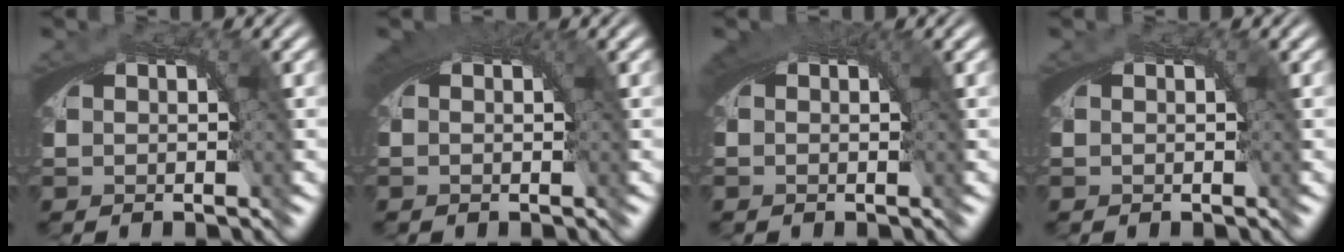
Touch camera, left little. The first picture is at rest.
{"total": 1.2, "force": [0.2, 0.7, 0.9], "torque": [-0.012, -0.004, 0.004]}
{"total": 0.9, "force": [0.1, 0.6, 0.7], "torque": [-0.009, -0.004, 0.003]}
{"total": 0.0}